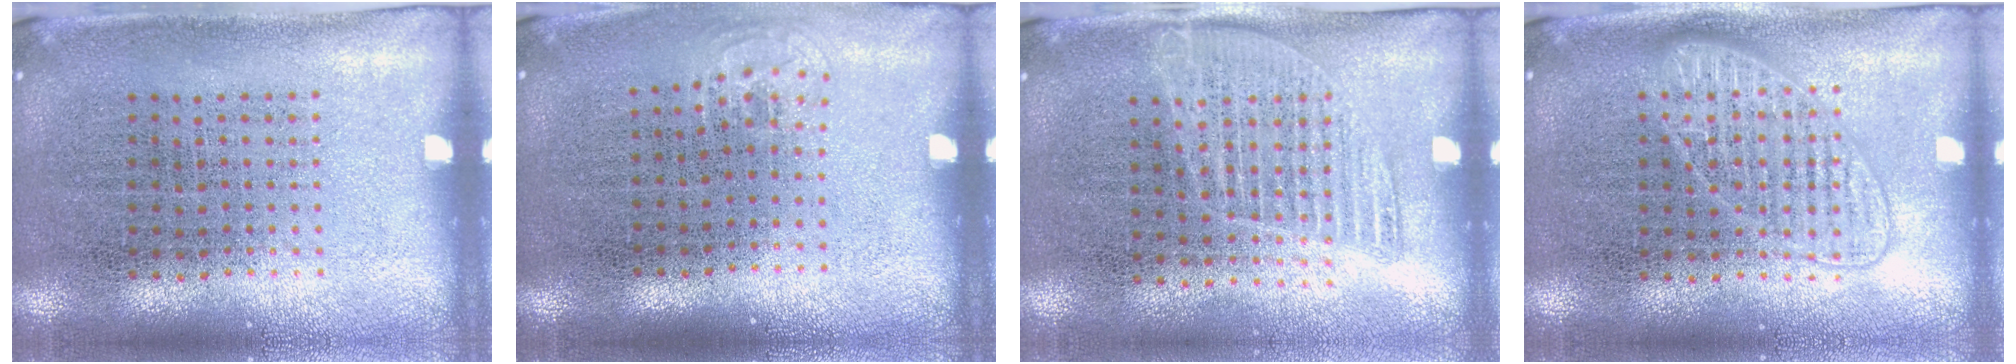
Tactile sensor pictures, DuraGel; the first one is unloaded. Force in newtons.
{"total": 0.6, "press": 0.4, "slide": 0.4}
{"total": 1.1, "press": 1.0, "slide": 0.5}
{"total": 2.5, "press": 2.4, "slide": 0.4}